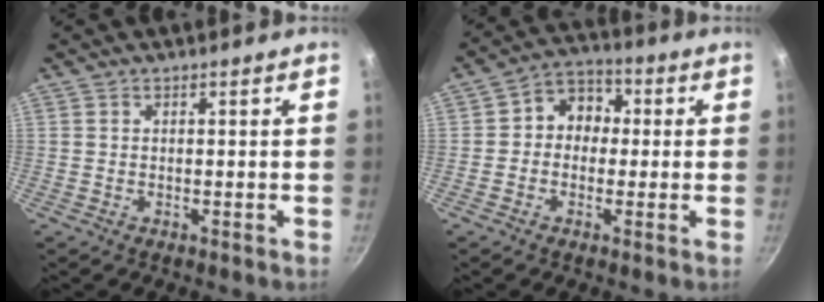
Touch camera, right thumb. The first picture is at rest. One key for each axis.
{"total": 7.4, "fx": 0.2, "fy": 6.3, "fz": 3.8, "tx": -0.015, "ty": 0.020, "tz": -0.017}